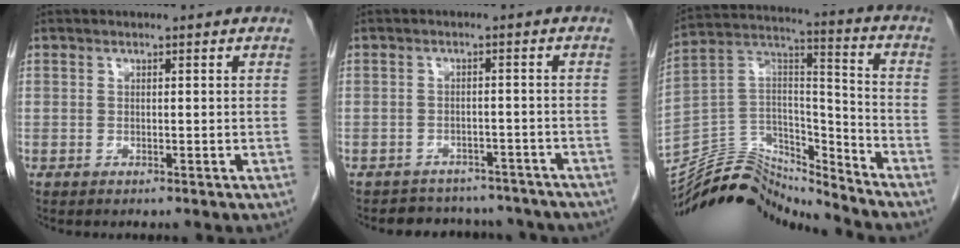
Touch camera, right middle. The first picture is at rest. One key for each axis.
{"total": 10.3, "fx": -9.2, "fy": 4.4, "fz": 1.6, "tx": -0.015, "ty": 0.018, "tz": -0.099}
{"total": 14.8, "fx": -14.6, "fy": 2.2, "fz": 1.1, "tx": -0.013, "ty": 0.069, "tz": -0.260}